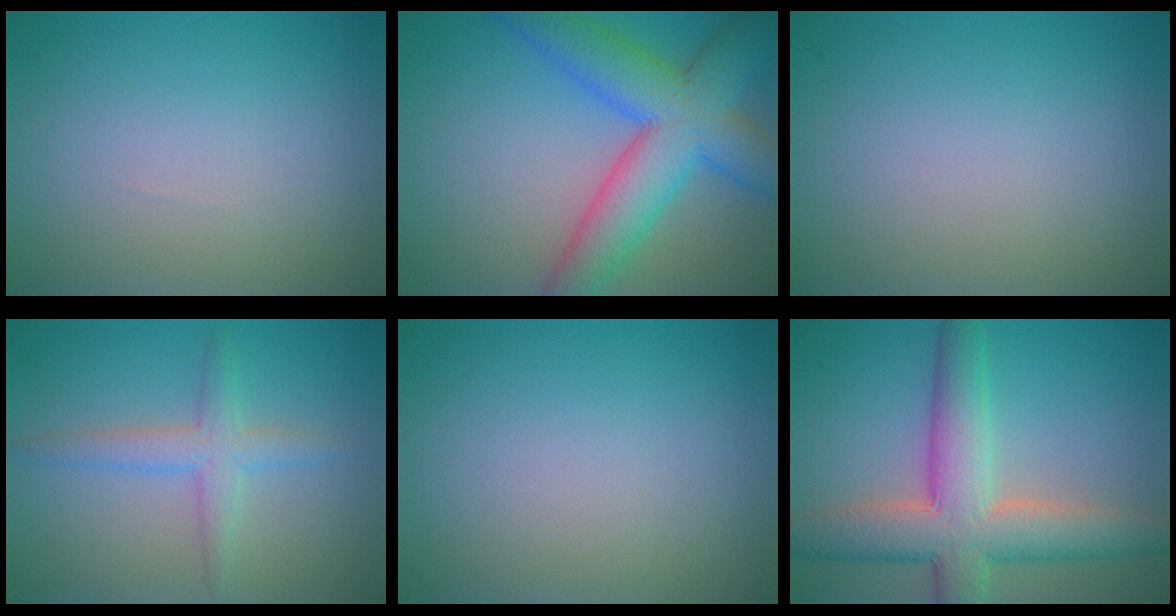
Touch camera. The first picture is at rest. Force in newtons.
{"total": 9.5, "press": 9.5, "slide": 0.3}
{"total": 0.0}
{"total": 2.7, "press": 2.7, "slide": 0.0}
{"total": 0.0}
{"total": 8.5, "press": 8.5, "slide": 0.4}